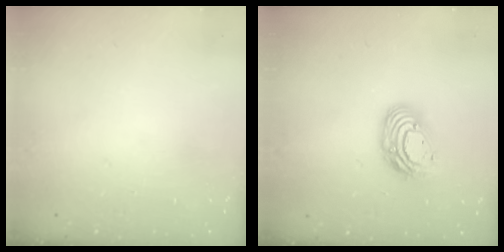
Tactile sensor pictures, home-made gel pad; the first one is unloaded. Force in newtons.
{"total": 11.6, "press": 11.5, "slide": 1.2}